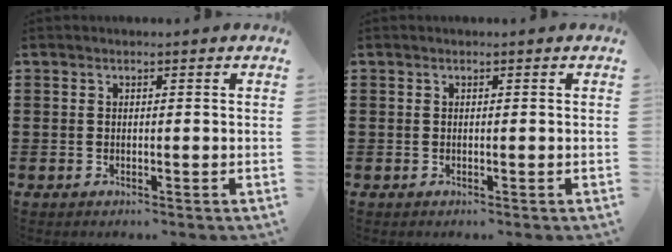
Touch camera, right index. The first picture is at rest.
{"total": 0.0}